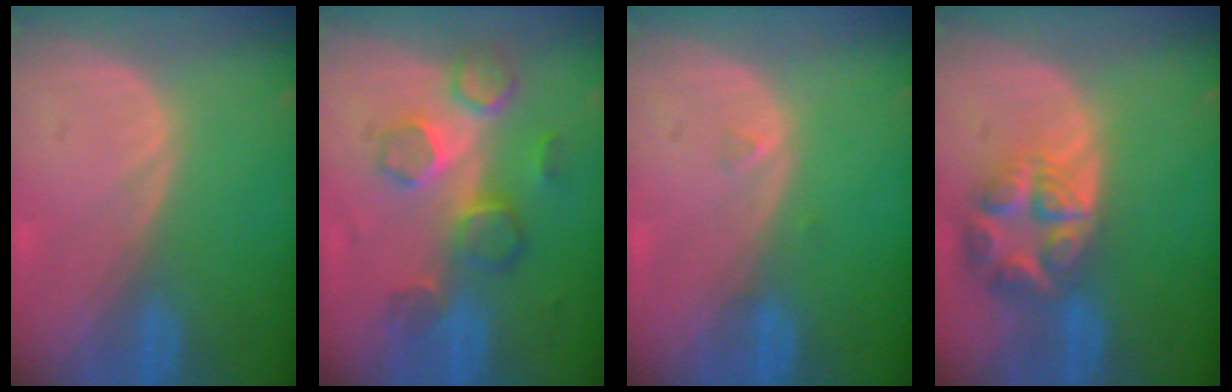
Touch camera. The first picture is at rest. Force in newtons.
{"total": 8.6, "press": 7.5, "slide": 4.2}
{"total": 0.7, "press": 0.7, "slide": 0.2}
{"total": 7.7, "press": 6.7, "slide": 3.7}